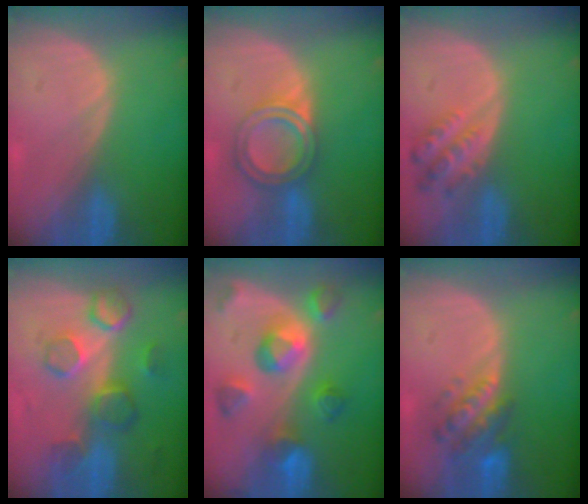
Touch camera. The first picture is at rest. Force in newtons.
{"total": 5.9, "press": 5.4, "slide": 2.4}
{"total": 4.9, "press": 4.8, "slide": 1.1}
{"total": 8.5, "press": 7.8, "slide": 3.4}
{"total": 9.7, "press": 8.8, "slide": 4.1}
{"total": 6.2, "press": 6.0, "slide": 1.5}